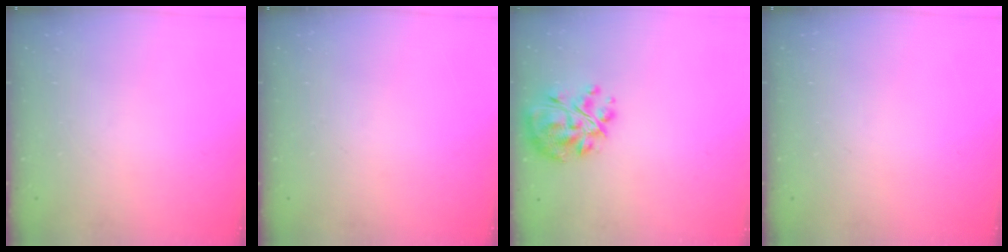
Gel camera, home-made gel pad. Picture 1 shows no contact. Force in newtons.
{"total": 0.0}
{"total": 13.5, "press": 12.8, "slide": 4.2}
{"total": 0.0}